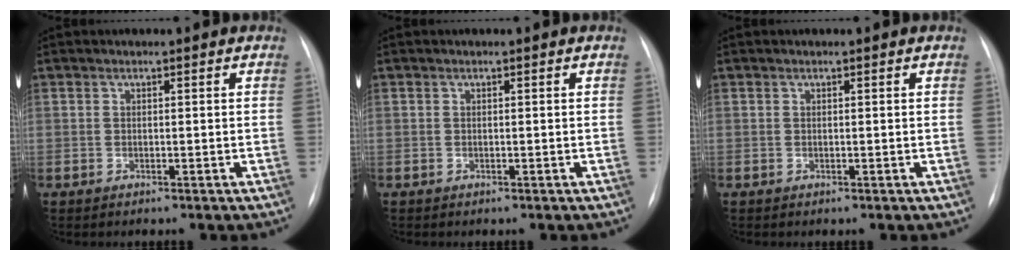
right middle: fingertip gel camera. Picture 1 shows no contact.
{"total": 0.0}
{"total": 0.0}